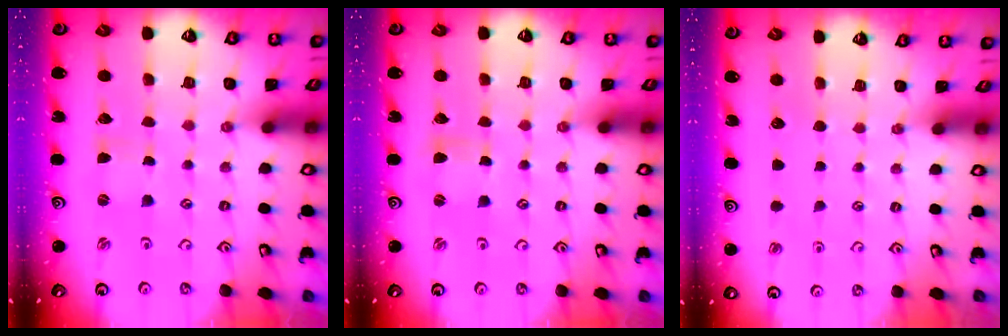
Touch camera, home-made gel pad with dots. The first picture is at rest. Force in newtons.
{"total": 0.7, "press": 0.7, "slide": 0.1}
{"total": 0.0}